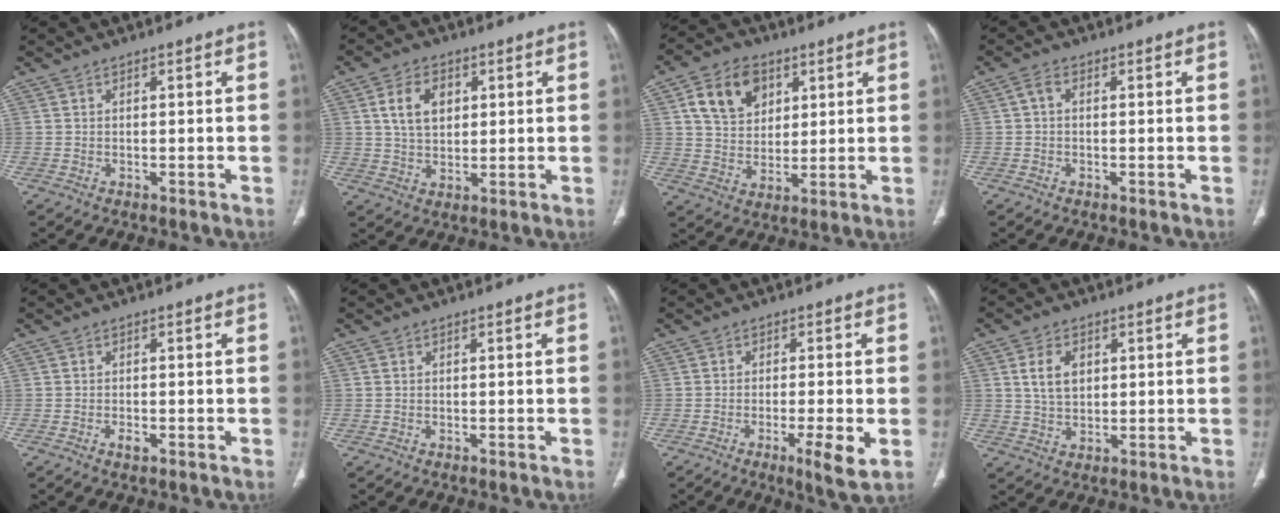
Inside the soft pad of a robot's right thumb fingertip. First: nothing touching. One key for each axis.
{"total": 7.8, "fx": 2.3, "fy": 5.2, "fz": 5.3, "tx": -0.076, "ty": -0.007, "tz": 0.043}
{"total": 11.5, "fx": 4.6, "fy": 8.4, "fz": 6.3, "tx": -0.079, "ty": -0.010, "tz": 0.085}
{"total": 1.9, "fx": 0.1, "fy": 1.2, "fz": 1.4, "tx": -0.023, "ty": 0.006, "tz": -0.003}
{"total": 1.5, "fx": -0.7, "fy": 0.7, "fz": 1.2, "tx": -0.023, "ty": 0.001, "tz": -0.013}
{"total": 0.0}
{"total": 6.6, "fx": -2.1, "fy": 0.9, "fz": 6.2, "tx": -0.104, "ty": -0.014, "tz": -0.036}
{"total": 6.1, "fx": 1.7, "fy": 4.1, "fz": 4.2, "tx": -0.062, "ty": -0.007, "tz": 0.034}